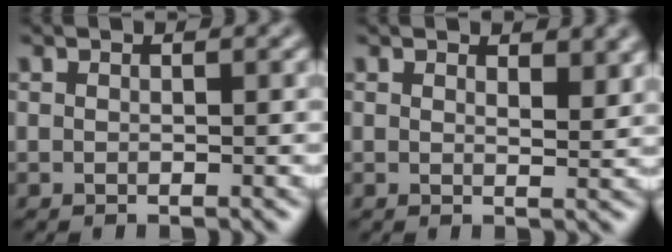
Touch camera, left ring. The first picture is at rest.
{"total": 2.3, "force": [1.5, 0.8, 1.5], "torque": [-0.020, -0.004, 0.027]}